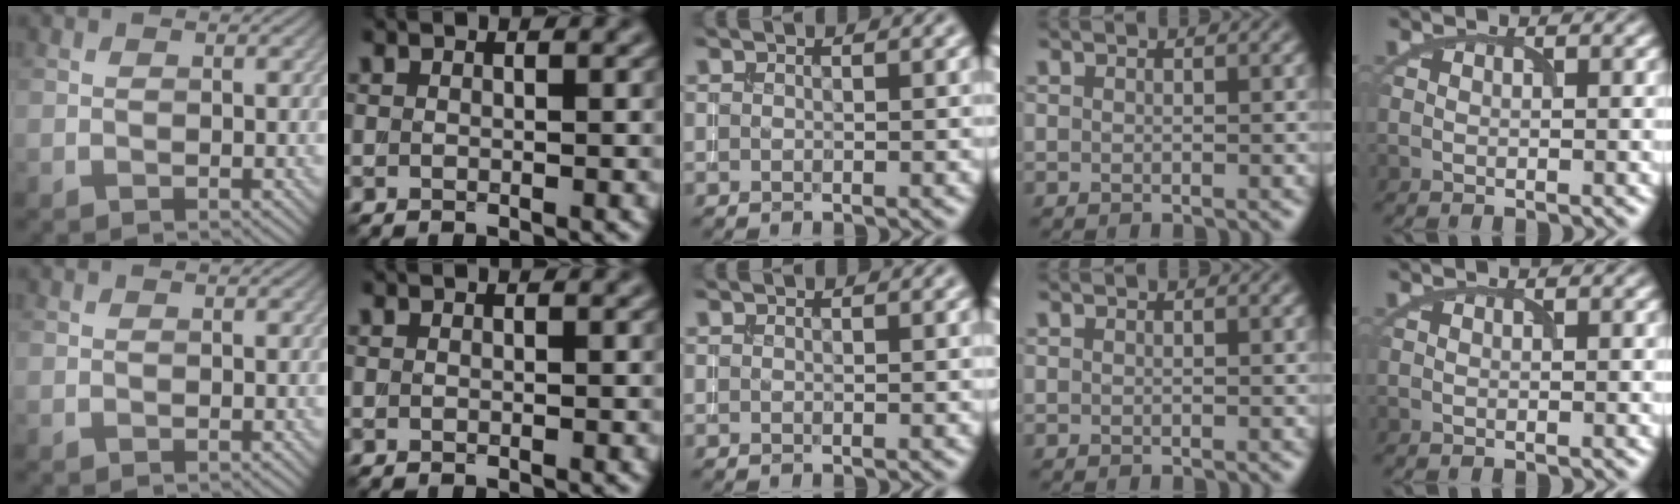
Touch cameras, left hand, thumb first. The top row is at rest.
{}